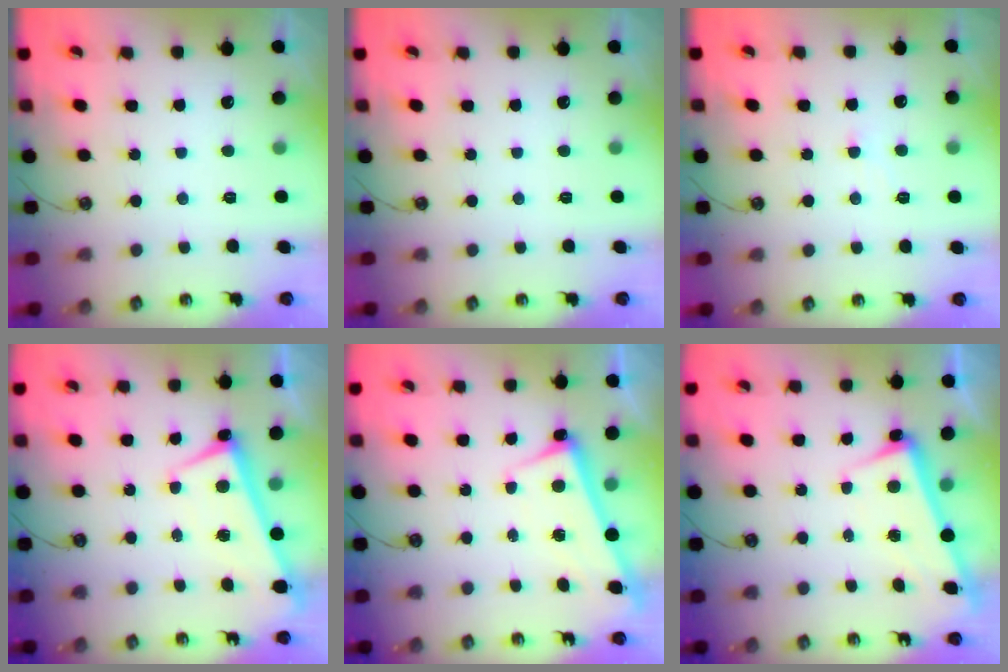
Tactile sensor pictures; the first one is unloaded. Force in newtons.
{"total": 0.0}
{"total": 0.9, "press": 0.9, "slide": 0.3}
{"total": 1.3, "press": 1.2, "slide": 0.3}
{"total": 2.8, "press": 2.8, "slide": 0.4}
{"total": 2.6, "press": 2.3, "slide": 1.2}